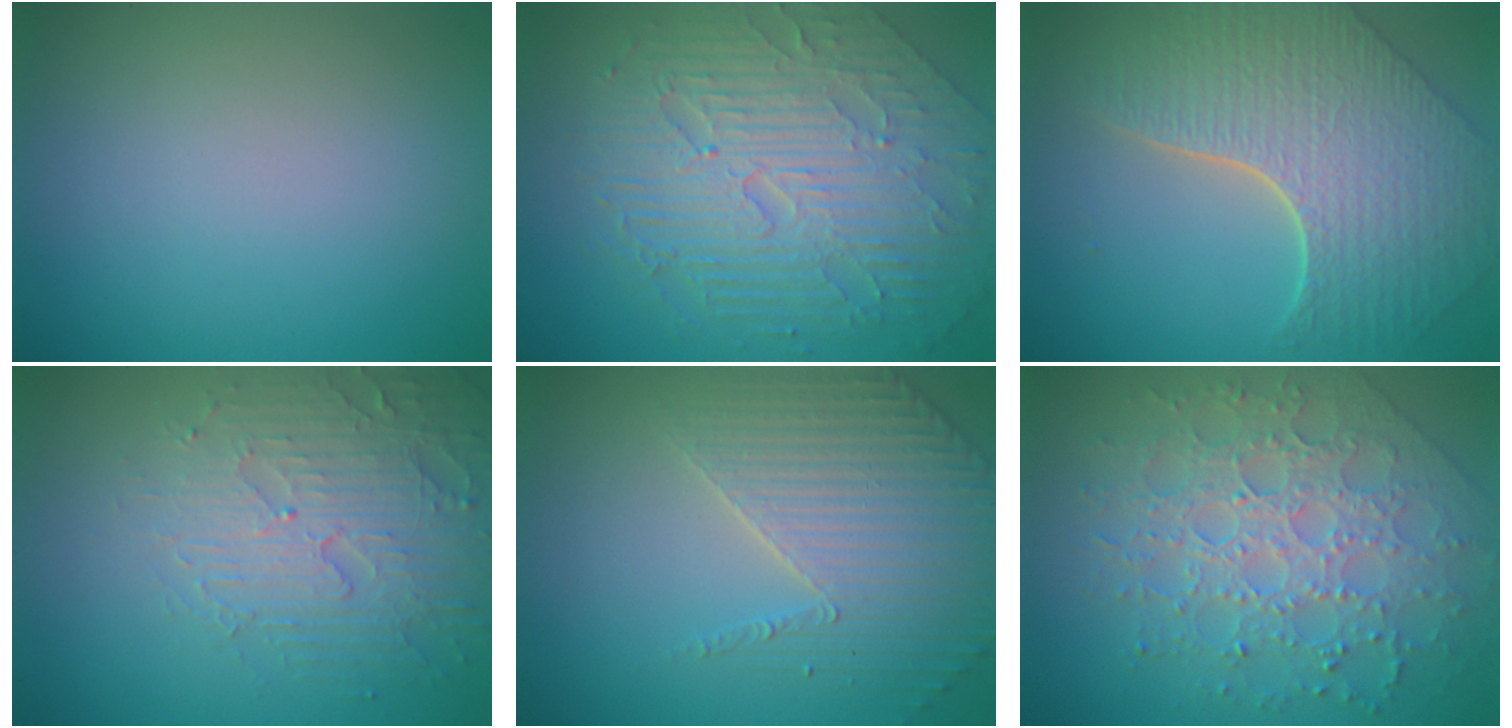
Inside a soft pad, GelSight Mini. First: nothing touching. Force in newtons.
{"total": 10.0, "press": 6.7, "slide": 7.5}
{"total": 8.0, "press": 5.8, "slide": 5.5}
{"total": 4.5, "press": 4.3, "slide": 1.3}
{"total": 3.7, "press": 3.7, "slide": 0.7}
{"total": 8.0, "press": 5.7, "slide": 5.6}